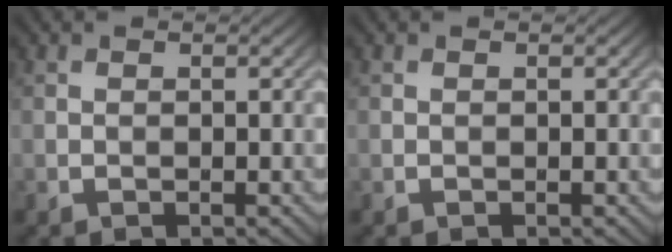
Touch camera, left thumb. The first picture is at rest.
{"total": 0.0}